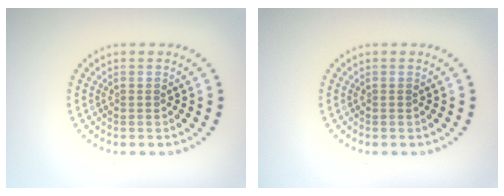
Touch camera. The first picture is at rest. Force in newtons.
{"total": 0.0}